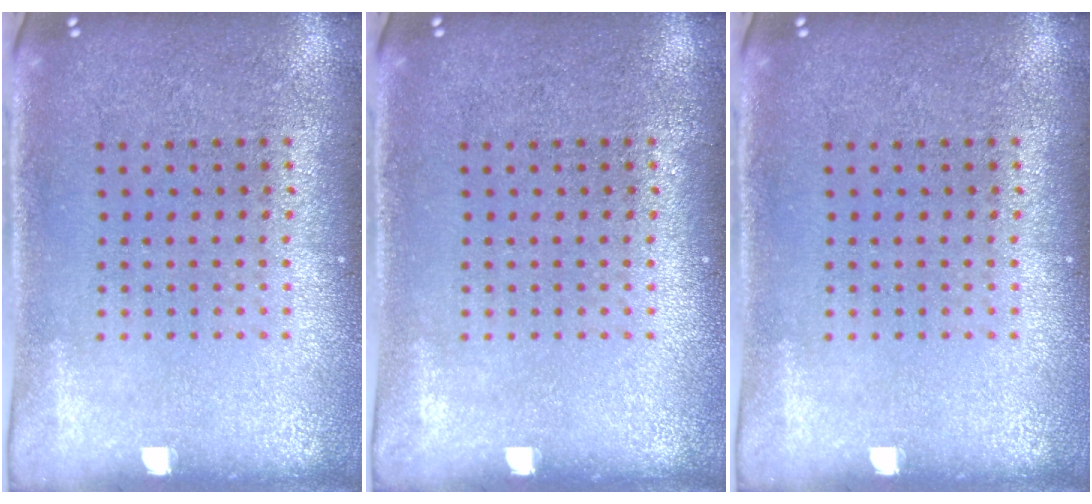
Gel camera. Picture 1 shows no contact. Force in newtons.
{"total": 0.0}
{"total": 0.0}